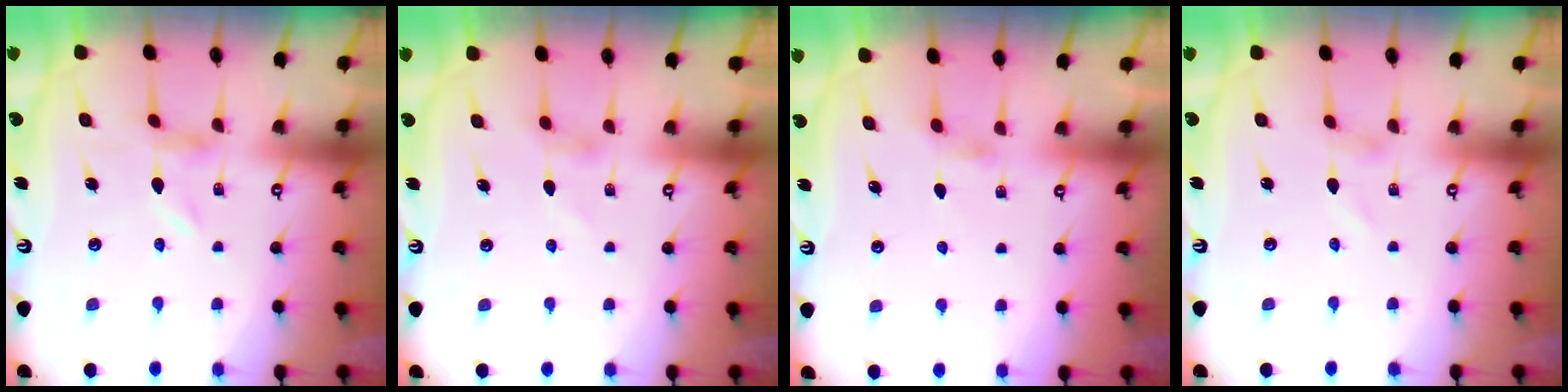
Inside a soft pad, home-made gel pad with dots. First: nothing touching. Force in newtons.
{"total": 2.9, "press": 2.9, "slide": 0.4}
{"total": 3.5, "press": 3.4, "slide": 0.6}
{"total": 1.4, "press": 1.4, "slide": 0.1}